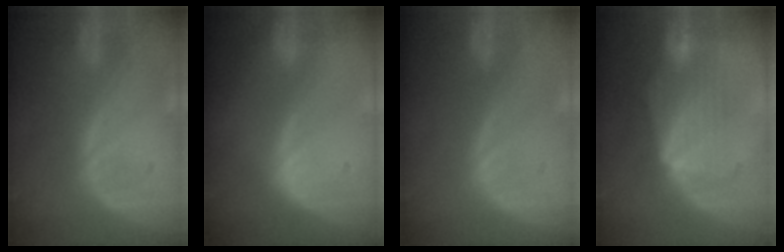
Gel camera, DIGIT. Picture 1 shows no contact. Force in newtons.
{"total": 0.5, "press": 0.3, "slide": 0.4}
{"total": 0.0}
{"total": 7.3, "press": 7.1, "slide": 1.6}